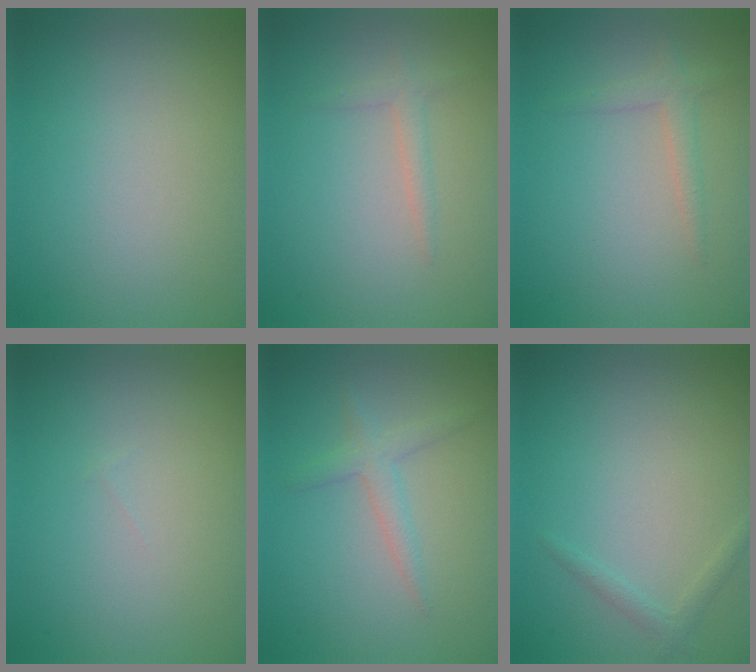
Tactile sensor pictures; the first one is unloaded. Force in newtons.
{"total": 1.4, "press": 1.4, "slide": 0.1}
{"total": 1.6, "press": 1.5, "slide": 0.1}
{"total": 0.0}
{"total": 2.0, "press": 1.9, "slide": 0.2}
{"total": 1.1, "press": 1.1, "slide": 0.1}